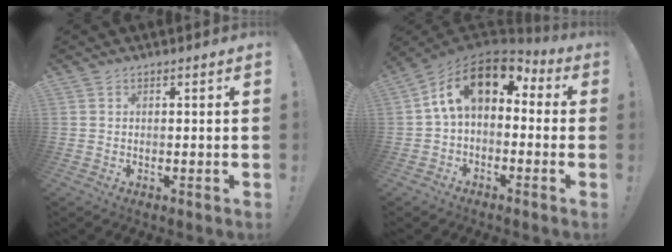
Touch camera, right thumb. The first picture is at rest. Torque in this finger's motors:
{"motor_torque": [2.34, 2.67, 1.58, -0.25, 0.11]}